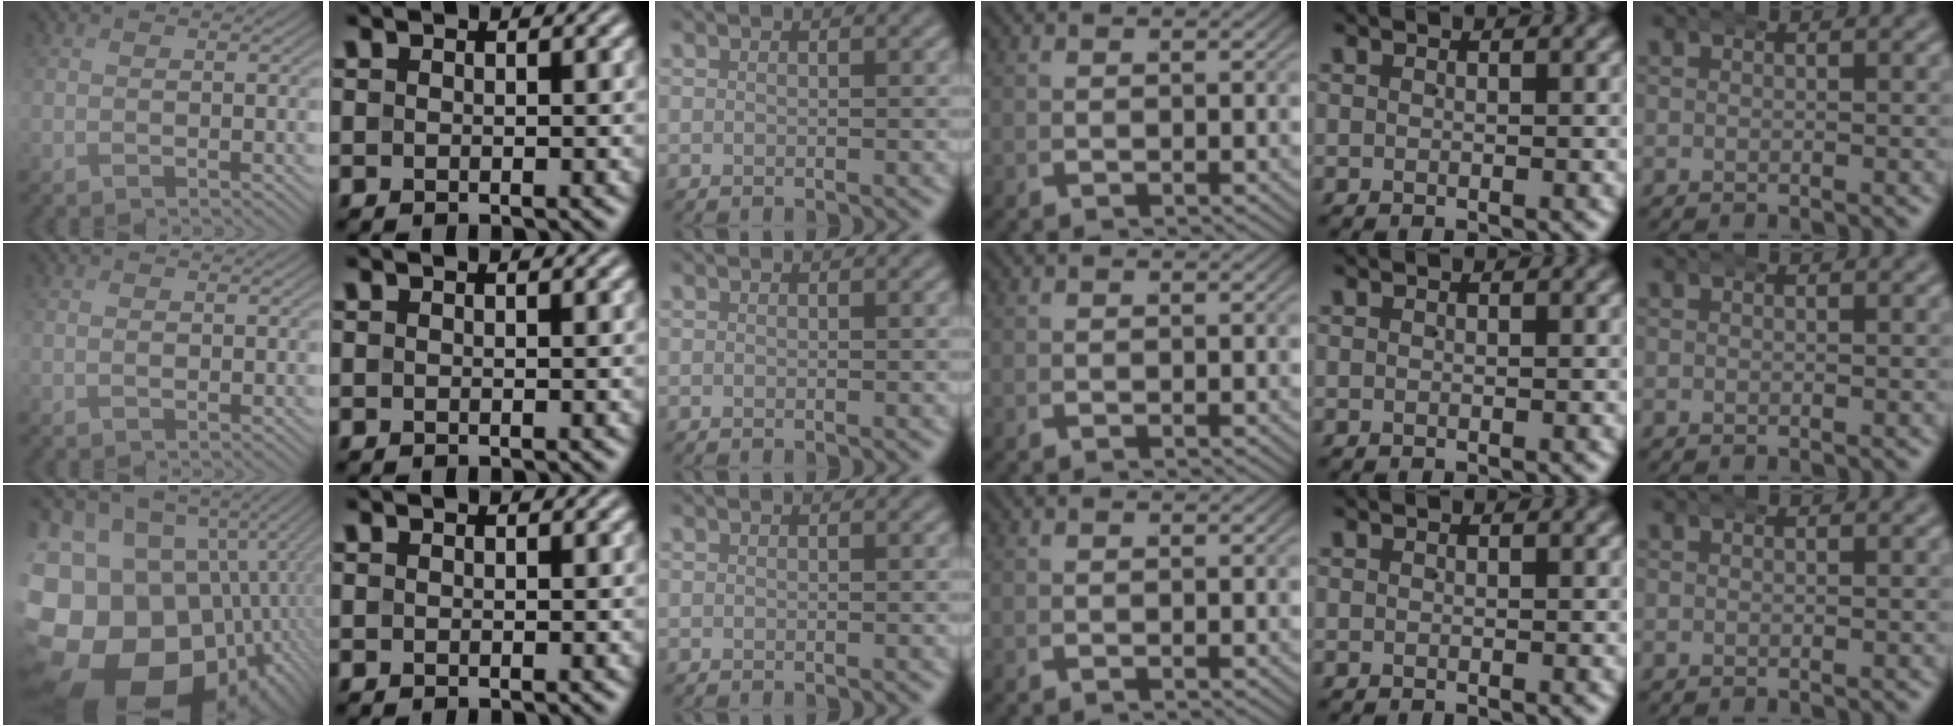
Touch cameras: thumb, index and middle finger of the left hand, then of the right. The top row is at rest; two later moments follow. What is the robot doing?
{"motion": "wrap", "object": "aluminum foil"}